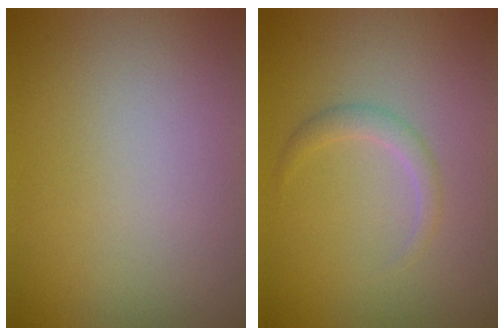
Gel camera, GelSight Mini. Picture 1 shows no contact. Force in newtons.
{"total": 1.3, "press": 1.2, "slide": 0.1}